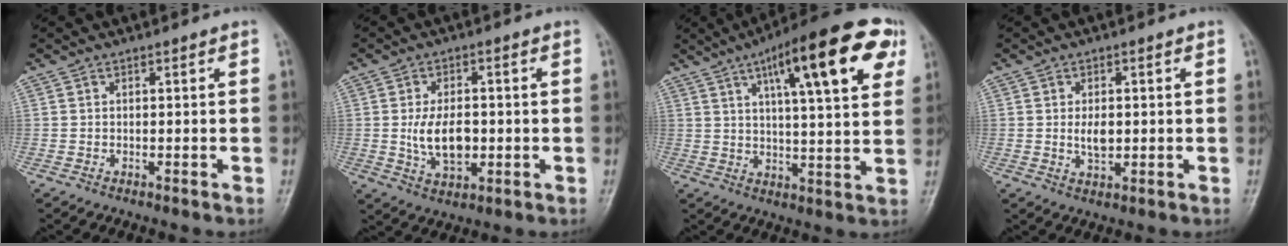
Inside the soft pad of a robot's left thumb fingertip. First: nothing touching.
{"total": 8.2, "force": [-0.6, 4.8, 6.6], "torque": [-0.108, -0.003, -0.004]}
{"total": 19.9, "force": [8.8, 5.0, 17.1], "torque": [-0.225, -0.001, 0.123]}
{"total": 3.8, "force": [0.1, 2.2, 3.1], "torque": [-0.049, -0.005, 0.004]}